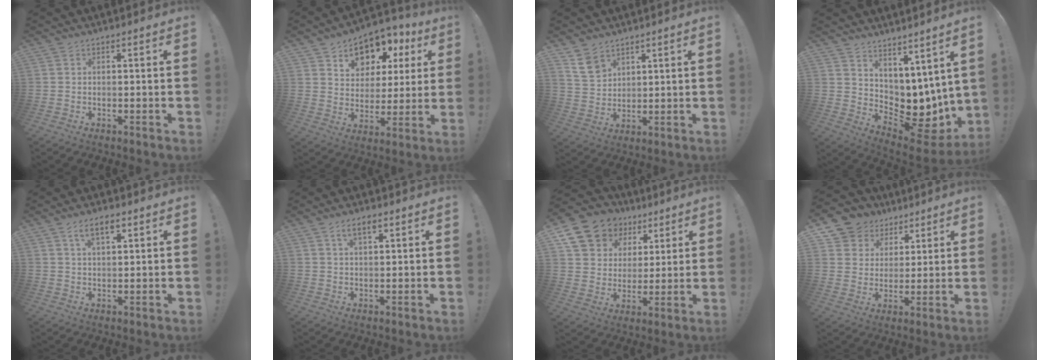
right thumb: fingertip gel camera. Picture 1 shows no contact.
{"total": 11.1, "force": [6.7, 7.7, 4.2], "torque": [-0.062, -0.053, 0.121]}
{"total": 7.8, "force": [5.4, 5.1, 2.5], "torque": [-0.038, -0.030, 0.108]}
{"total": 4.3, "force": [1.2, 3.1, 2.7], "torque": [-0.029, -0.050, 0.031]}
{"total": 5.4, "force": [2.8, 2.2, 4.1], "torque": [-0.066, -0.003, 0.048]}
{"total": 4.2, "force": [2.1, 1.7, 3.2], "torque": [-0.057, 0.000, 0.034]}
{"total": 14.6, "force": [8.2, 11.1, 4.6], "torque": [-0.077, -0.049, 0.173]}
{"total": 9.1, "force": [4.5, 7.7, 1.5], "torque": [-0.021, -0.036, 0.095]}